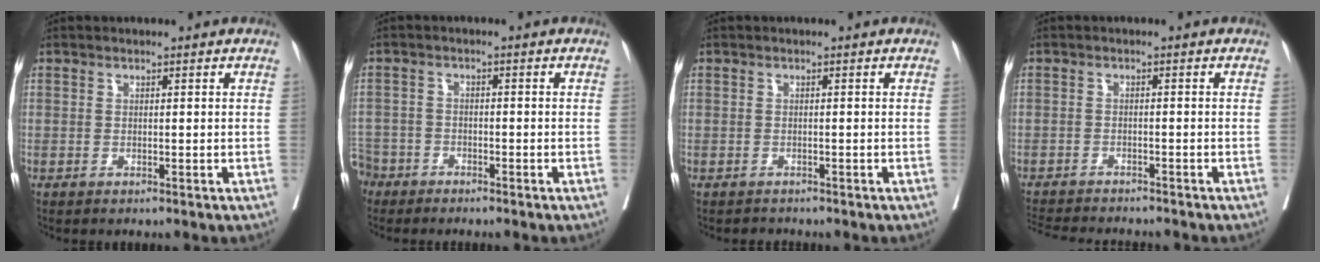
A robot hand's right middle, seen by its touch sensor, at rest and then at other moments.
{"total": 5.4, "force": [-4.6, 2.8, 0.3], "torque": [-0.006, -0.003, -0.093]}
{"total": 1.1, "force": [-1.0, 0.4, -0.2], "torque": [0.000, -0.003, -0.017]}
{"total": 10.5, "force": [-9.7, 1.7, 3.6], "torque": [-0.060, -0.009, -0.137]}